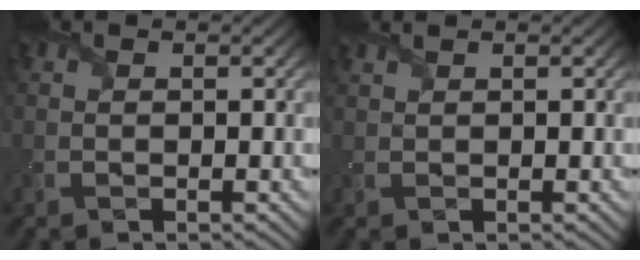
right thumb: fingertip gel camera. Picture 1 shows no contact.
{"total": 0.8, "force": [0.7, -0.1, 0.2], "torque": [-0.012, 0.003, 0.018]}